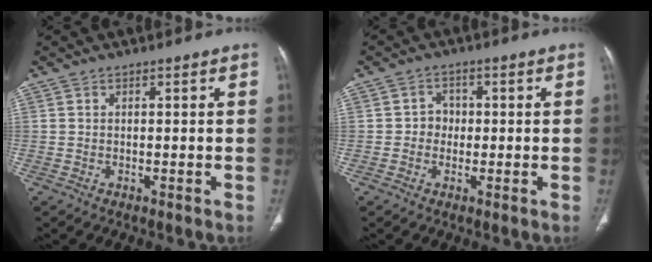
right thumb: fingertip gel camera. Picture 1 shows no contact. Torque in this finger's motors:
{"motor_torque": [-0.18, 0.33, 0.23, 0.08, 0.00]}